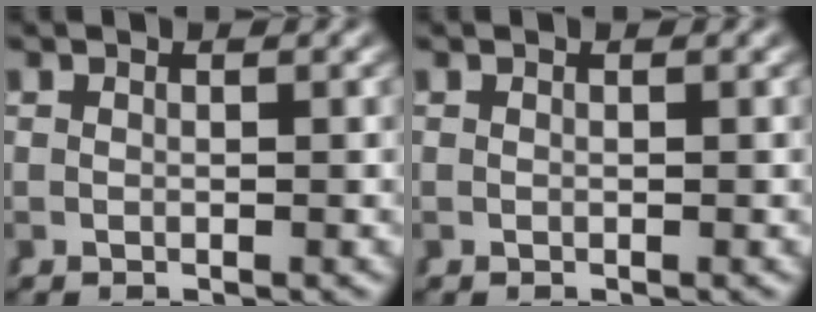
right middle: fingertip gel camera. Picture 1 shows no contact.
{"total": 0.0}